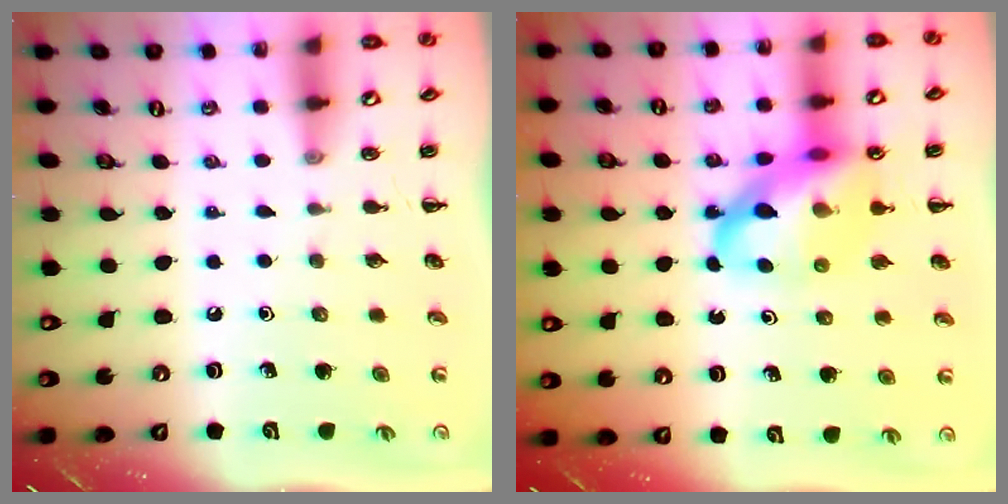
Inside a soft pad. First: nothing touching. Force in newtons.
{"total": 16.0, "press": 15.4, "slide": 4.1}